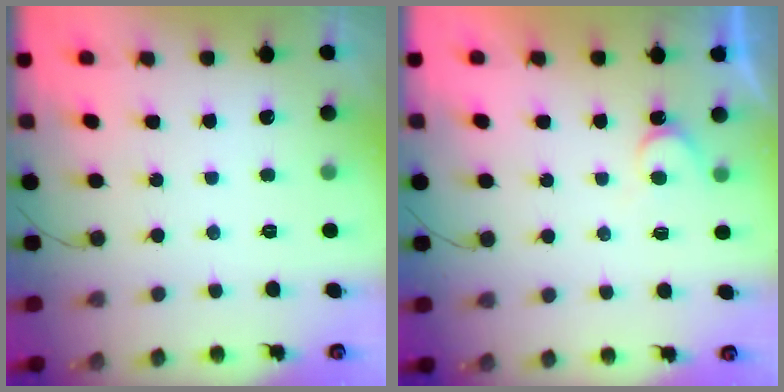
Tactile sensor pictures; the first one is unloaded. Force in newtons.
{"total": 4.0, "press": 4.0, "slide": 0.4}